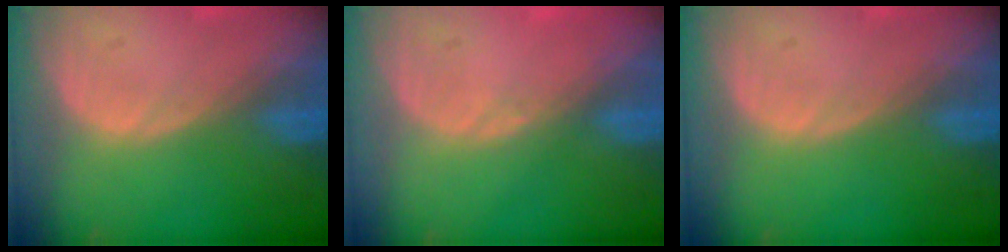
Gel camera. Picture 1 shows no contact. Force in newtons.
{"total": 0.5, "press": 0.5, "slide": 0.2}
{"total": 0.0}